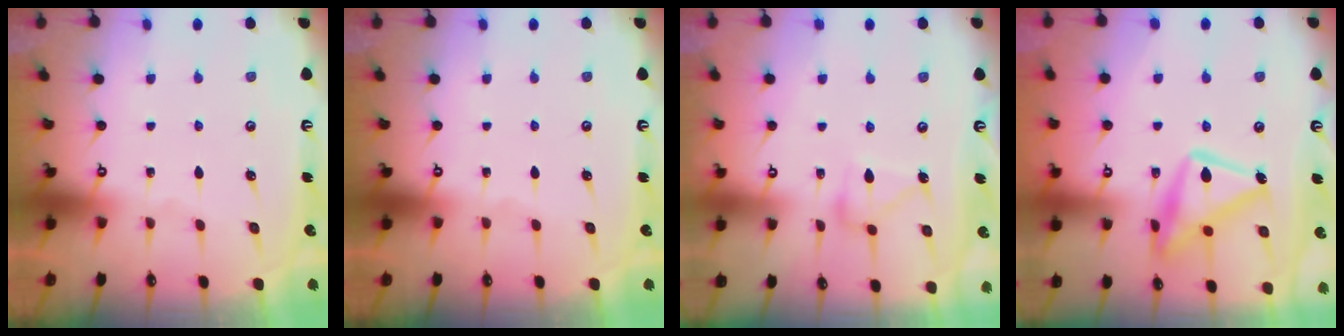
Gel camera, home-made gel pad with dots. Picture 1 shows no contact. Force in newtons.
{"total": 0.0}
{"total": 12.3, "press": 12.3, "slide": 0.6}
{"total": 18.1, "press": 18.1, "slide": 1.2}